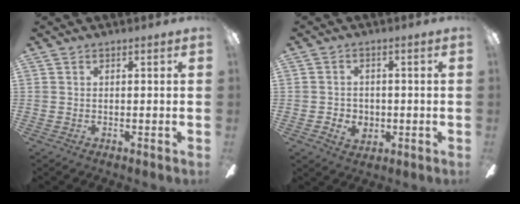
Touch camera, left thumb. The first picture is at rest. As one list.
[{"total": 4.2, "force": [-0.9, 3.8, 1.5], "torque": [-0.020, 0.008, -0.015]}]